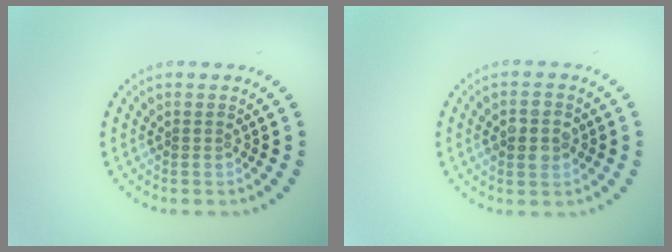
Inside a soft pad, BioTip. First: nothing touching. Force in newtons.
{"total": 2.8, "press": 2.8, "slide": 0.1}